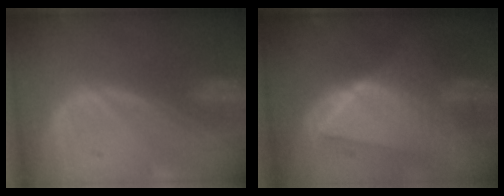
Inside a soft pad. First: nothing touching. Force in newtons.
{"total": 9.6, "press": 9.6, "slide": 0.8}